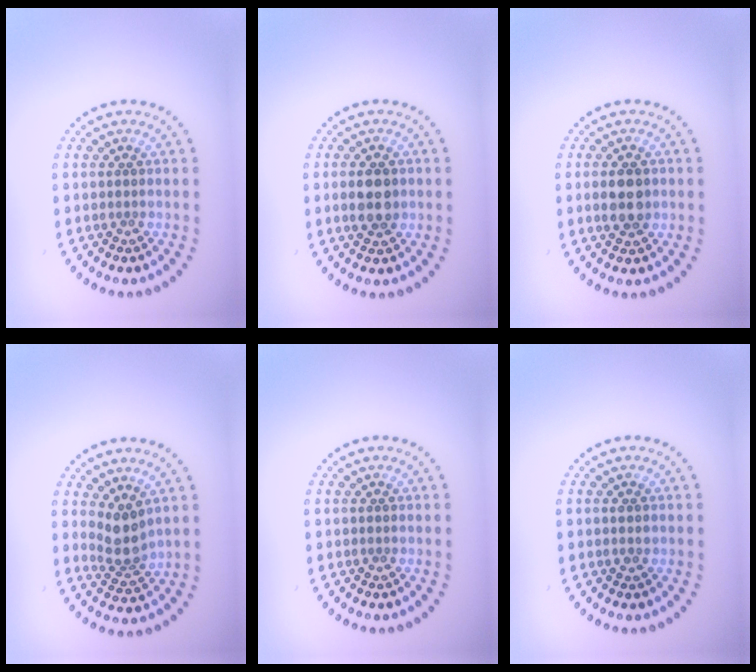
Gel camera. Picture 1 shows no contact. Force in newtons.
{"total": 3.1, "press": 3.1, "slide": 0.1}
{"total": 3.1, "press": 3.1, "slide": 0.1}
{"total": 2.9, "press": 2.2, "slide": 1.8}
{"total": 0.0}
{"total": 0.9, "press": 0.9, "slide": 0.1}